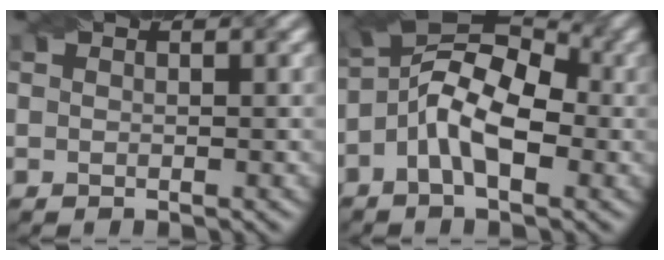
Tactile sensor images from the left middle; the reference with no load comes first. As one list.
[{"total": 8.5, "force": [-1.3, 4.1, 7.3], "torque": [-0.128, 0.025, -0.037]}]